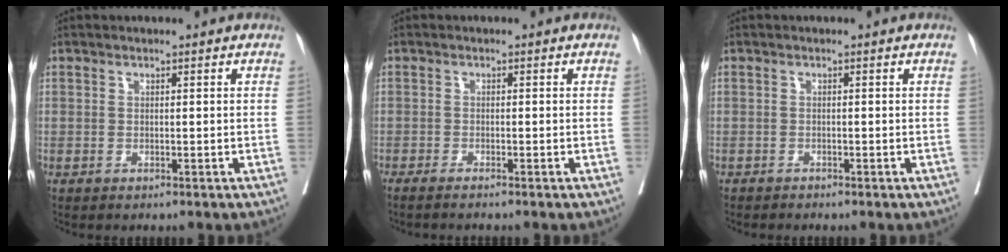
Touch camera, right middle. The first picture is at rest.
{"total": 2.7, "force": [-2.3, -0.5, 1.4], "torque": [-0.014, 0.003, -0.033]}
{"total": 0.8, "force": [-0.8, 0.1, 0.1], "torque": [-0.005, -0.001, -0.015]}